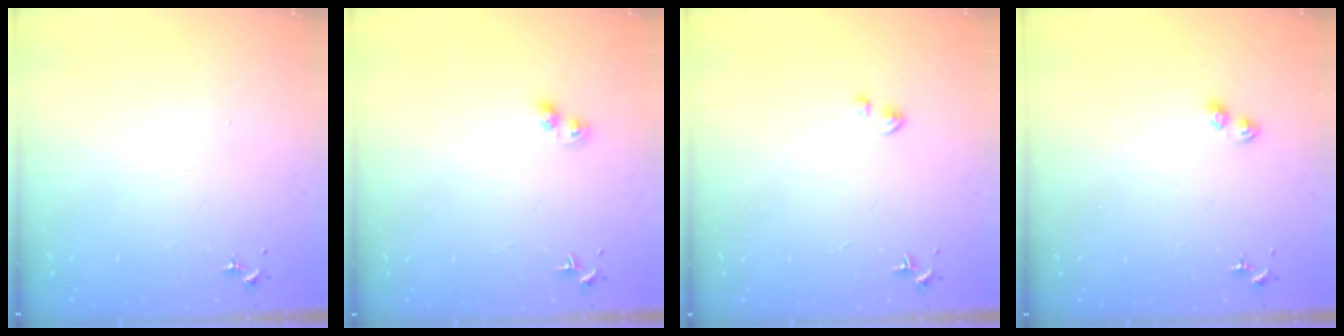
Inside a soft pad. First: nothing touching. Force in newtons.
{"total": 4.7, "press": 4.7, "slide": 0.4}
{"total": 1.8, "press": 1.8, "slide": 0.1}
{"total": 4.2, "press": 4.2, "slide": 0.4}